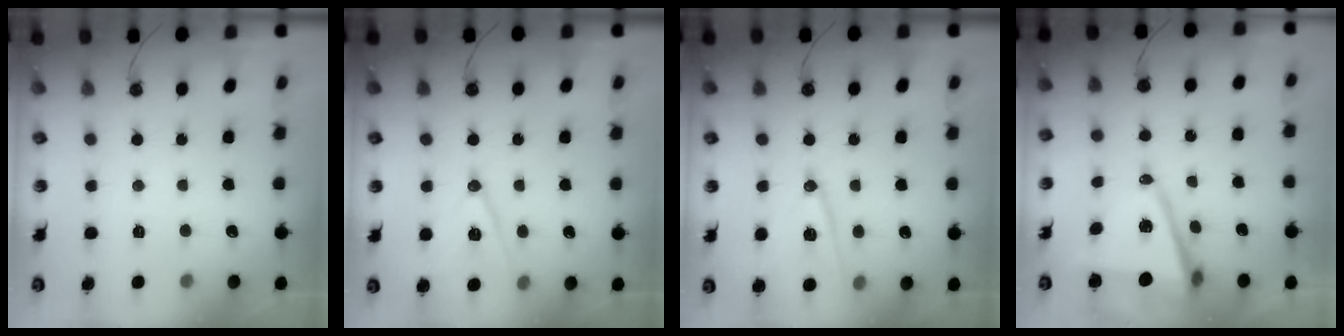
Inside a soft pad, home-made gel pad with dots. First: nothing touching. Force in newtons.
{"total": 10.8, "press": 10.3, "slide": 3.3}
{"total": 12.0, "press": 11.7, "slide": 2.7}
{"total": 10.0, "press": 9.1, "slide": 4.1}